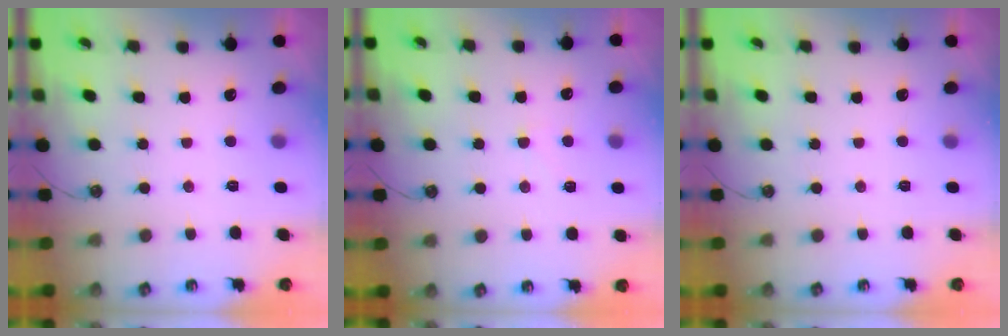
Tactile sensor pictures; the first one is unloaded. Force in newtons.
{"total": 2.9, "press": 2.7, "slide": 1.1}
{"total": 0.0}